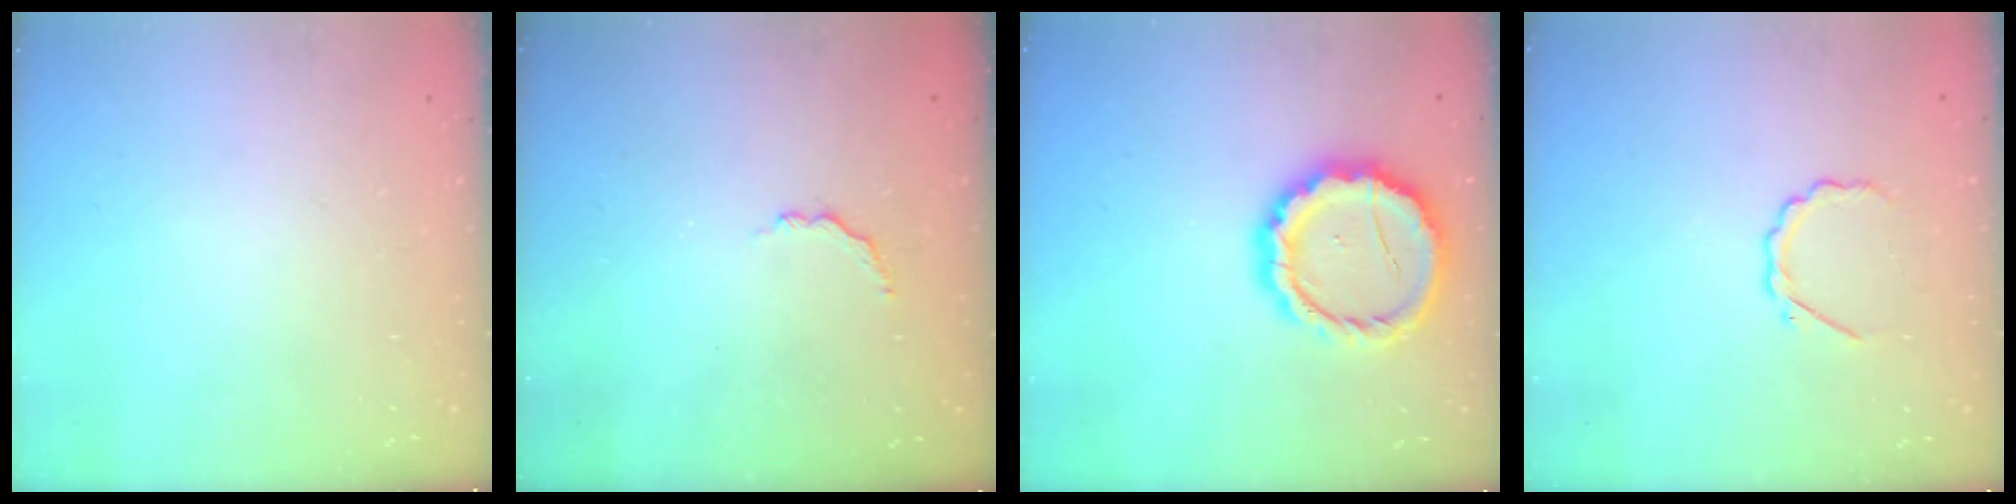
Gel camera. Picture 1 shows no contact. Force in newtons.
{"total": 2.6, "press": 2.4, "slide": 1.0}
{"total": 14.2, "press": 14.1, "slide": 2.2}
{"total": 3.9, "press": 3.7, "slide": 1.3}